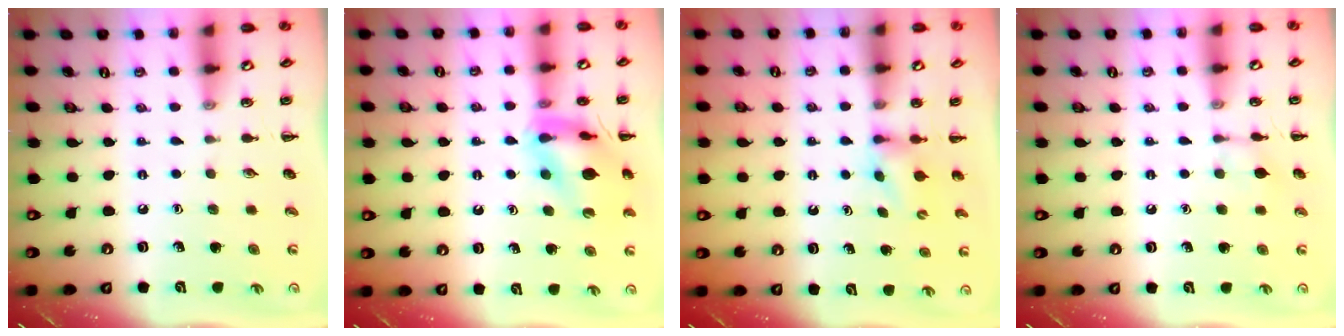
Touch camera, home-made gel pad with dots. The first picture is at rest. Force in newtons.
{"total": 14.2, "press": 14.0, "slide": 1.8}
{"total": 3.9, "press": 3.7, "slide": 1.3}
{"total": 5.3, "press": 5.3, "slide": 0.3}